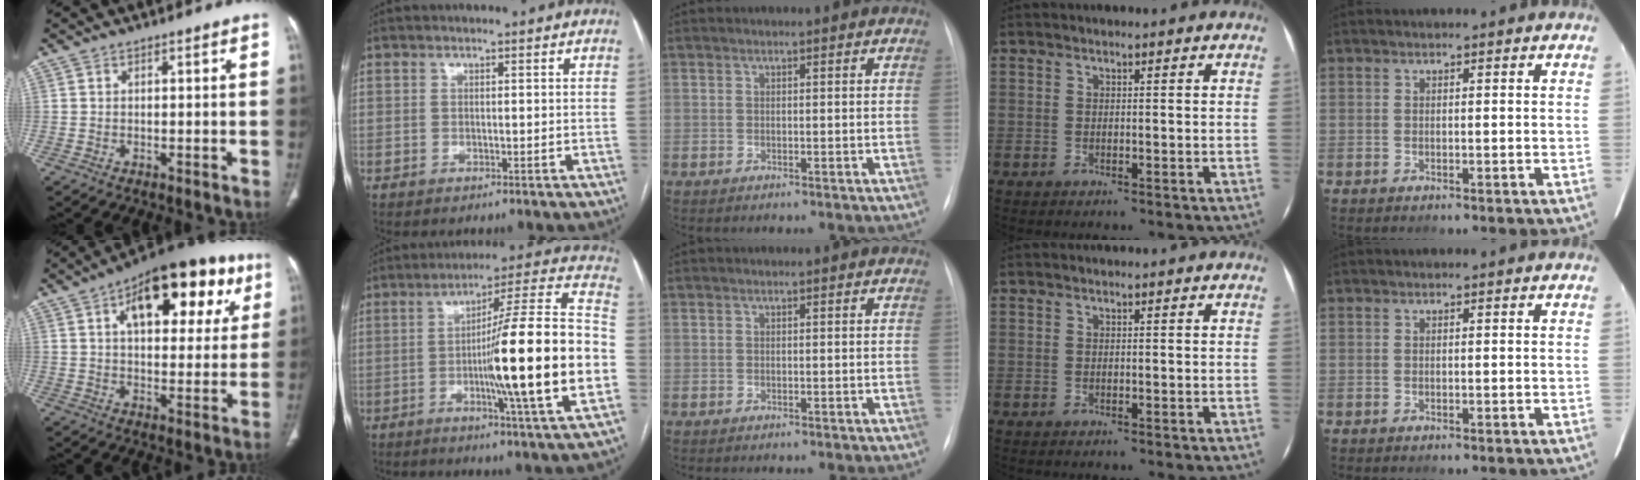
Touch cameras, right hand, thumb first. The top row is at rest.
{"thumb": {"total": 22.6, "force": [9.4, 11.3, 17.2], "torque": [-0.202, 0.005, 0.132]}, "index": {"total": 22.2, "force": [-4.2, -0.4, 21.8], "torque": [-0.296, 0.004, -0.073]}}